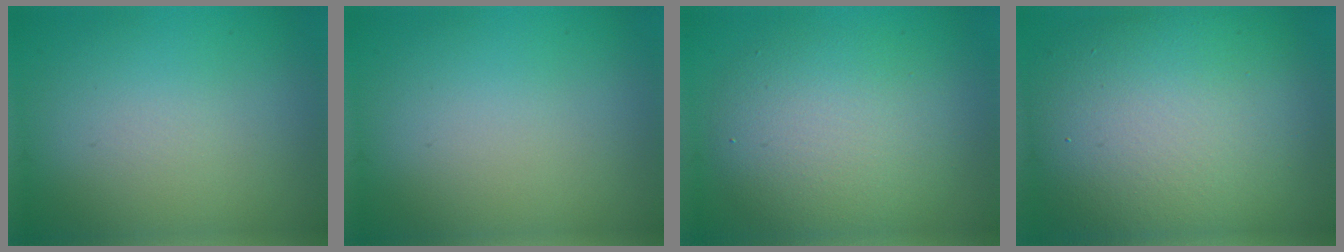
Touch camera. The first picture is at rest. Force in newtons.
{"total": 0.0}
{"total": 5.6, "press": 5.6, "slide": 0.2}
{"total": 13.0, "press": 13.0, "slide": 0.6}